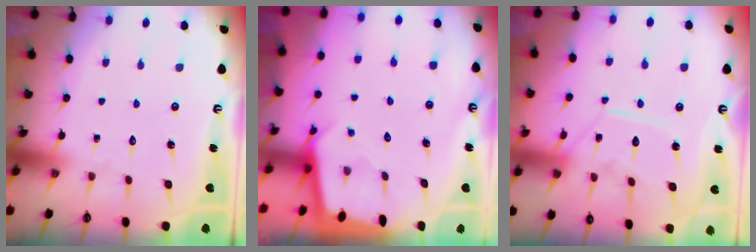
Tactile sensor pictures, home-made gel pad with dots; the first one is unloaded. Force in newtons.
{"total": 2.4, "press": 2.4, "slide": 0.1}
{"total": 10.4, "press": 10.3, "slide": 0.8}